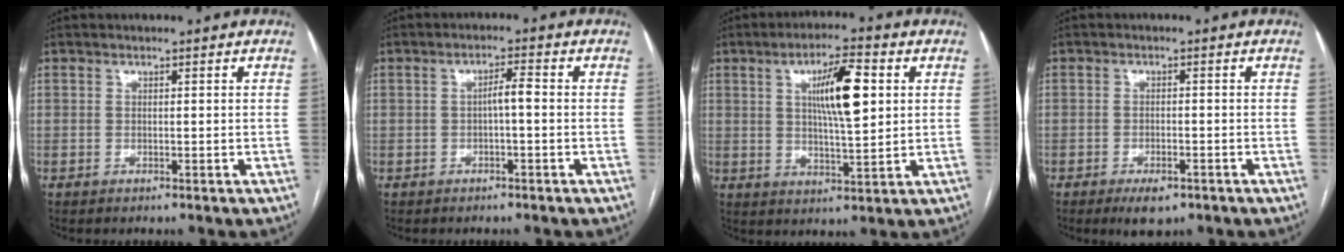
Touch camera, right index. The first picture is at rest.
{"total": 2.6, "force": [-0.3, 0.3, 2.5], "torque": [-0.041, 0.005, -0.006]}
{"total": 9.9, "force": [2.6, 1.8, 9.4], "torque": [-0.162, 0.005, 0.045]}
{"total": 4.0, "force": [-2.5, 1.6, 2.7], "torque": [-0.048, -0.003, -0.033]}